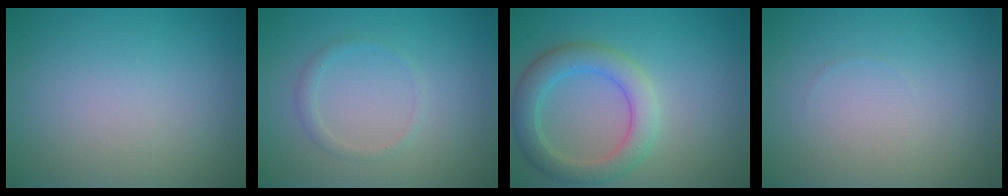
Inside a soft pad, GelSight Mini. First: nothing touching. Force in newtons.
{"total": 1.1, "press": 1.0, "slide": 0.1}
{"total": 4.4, "press": 4.4, "slide": 0.1}
{"total": 0.0}